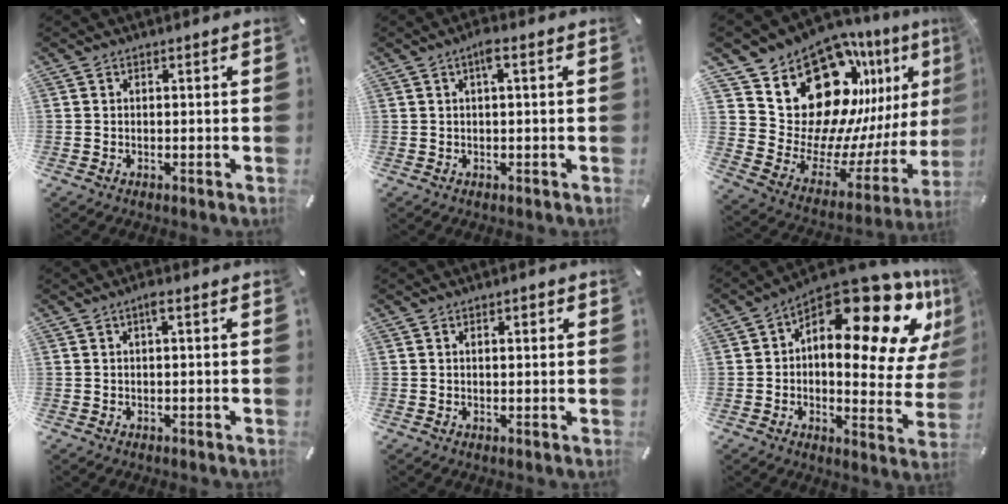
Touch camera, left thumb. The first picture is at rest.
{"total": 3.1, "force": [0.7, 0.6, 2.9], "torque": [-0.058, 0.004, 0.010]}
{"total": 21.0, "force": [12.5, 13.3, 10.5], "torque": [-0.127, -0.135, 0.245]}
{"total": 2.0, "force": [0.4, 0.4, 1.9], "torque": [-0.038, 0.003, 0.006]}
{"total": 1.5, "force": [0.5, 0.8, 1.3], "torque": [-0.026, 0.006, 0.006]}
{"total": 21.8, "force": [12.3, 9.3, 15.4], "torque": [-0.202, -0.107, 0.201]}